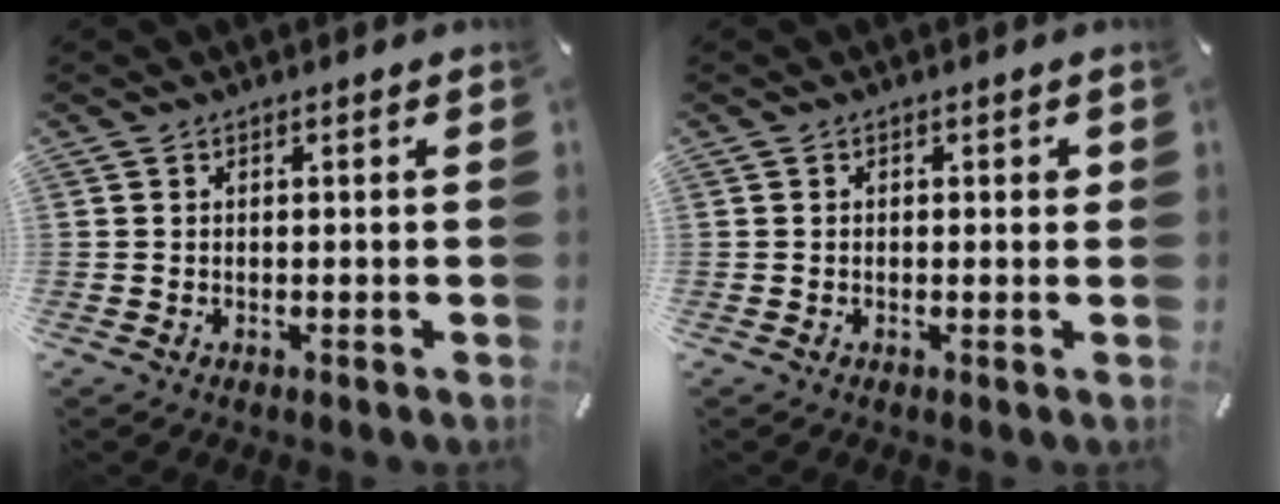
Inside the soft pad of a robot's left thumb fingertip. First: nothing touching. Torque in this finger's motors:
{"motor_torque": [0.35, 0.35, 0.29, -0.25, 0.02]}